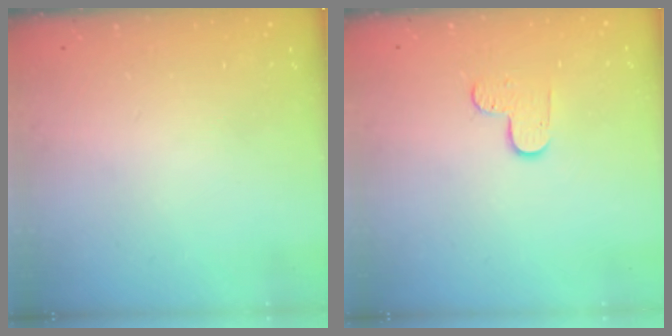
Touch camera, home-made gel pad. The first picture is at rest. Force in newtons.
{"total": 5.5, "press": 5.5, "slide": 0.4}